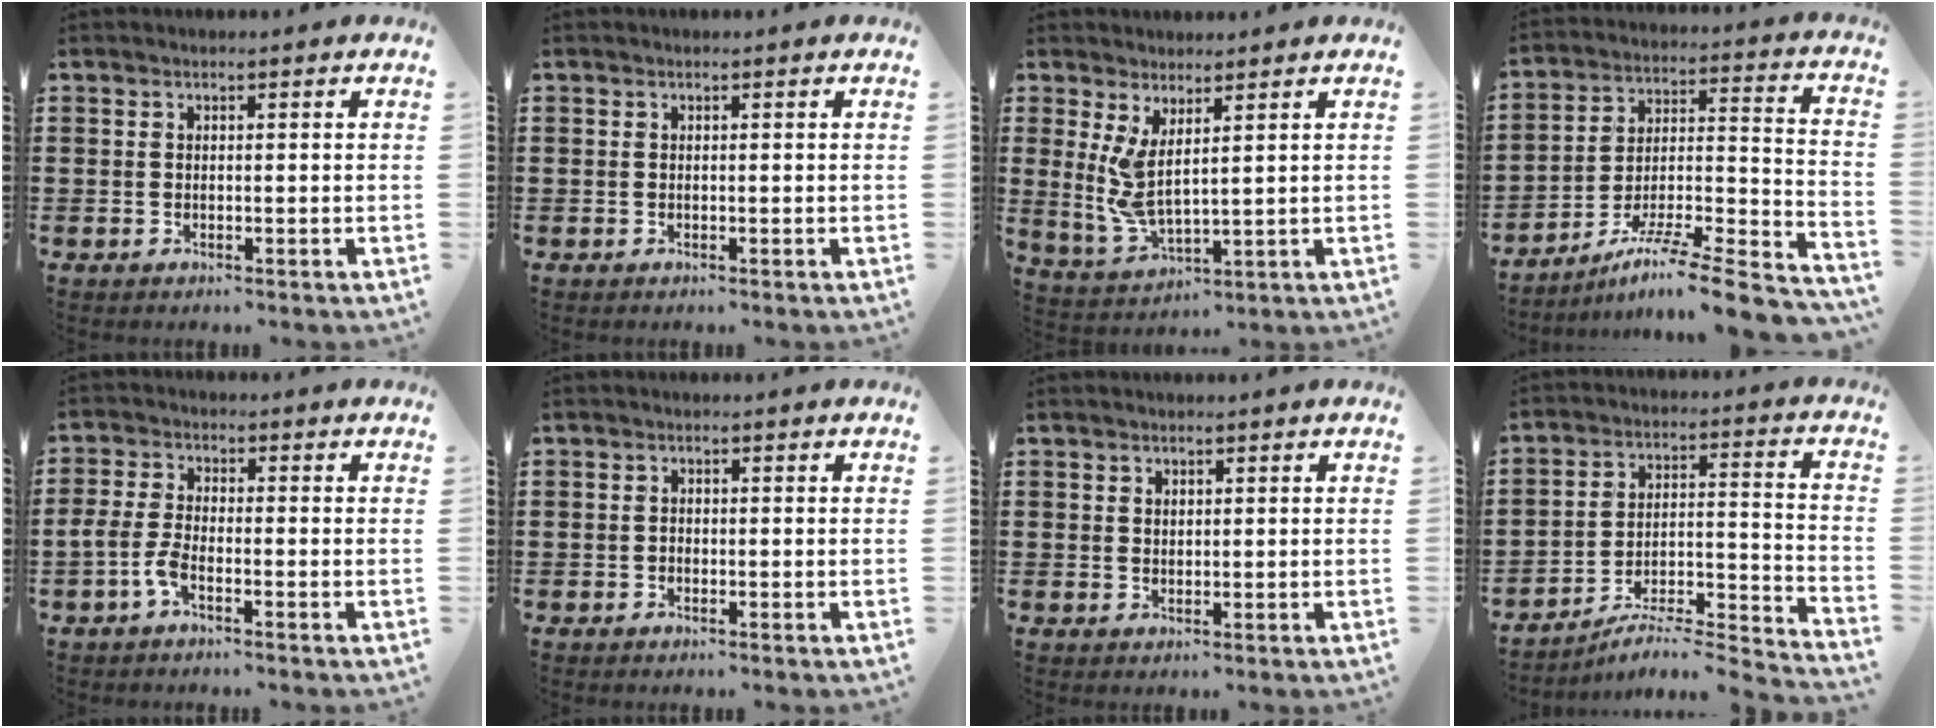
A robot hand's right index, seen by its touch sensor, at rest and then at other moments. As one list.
[{"total": 0.0}, {"total": 5.5, "force": [2.4, 1.5, 4.7], "torque": [-0.118, -0.019, 0.040]}, {"total": 9.3, "force": [-7.2, -0.1, 5.8], "torque": [-0.091, -0.003, -0.145]}, {"total": 3.8, "force": [-1.9, 1.1, 3.1], "torque": [-0.092, -0.010, -0.045]}, {"total": 0.6, "force": [-0.4, 0.4, 0.2], "torque": [-0.006, 0.002, -0.008]}, {"total": 1.0, "force": [0.8, 0.6, 0.2], "torque": [-0.006, 0.002, 0.016]}, {"total": 4.0, "force": [-3.7, 0.1, 1.4], "torque": [-0.028, -0.020, -0.080]}]